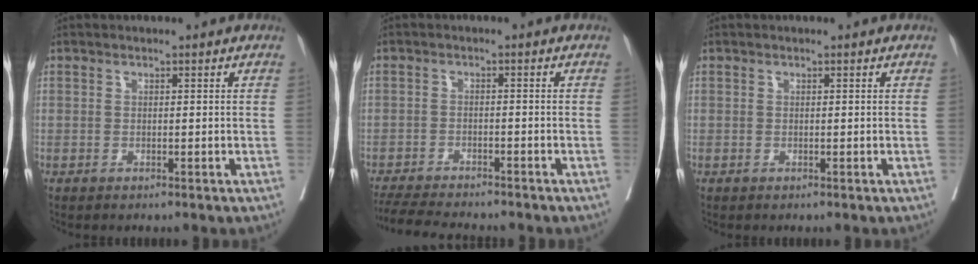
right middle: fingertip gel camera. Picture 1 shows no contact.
{"total": 10.1, "force": [-9.3, 1.0, 3.9], "torque": [-0.057, -0.013, -0.139]}
{"total": 0.0}